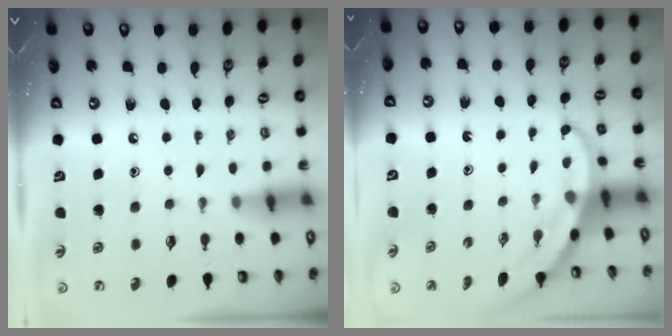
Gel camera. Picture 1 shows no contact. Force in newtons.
{"total": 3.3, "press": 3.3, "slide": 0.1}